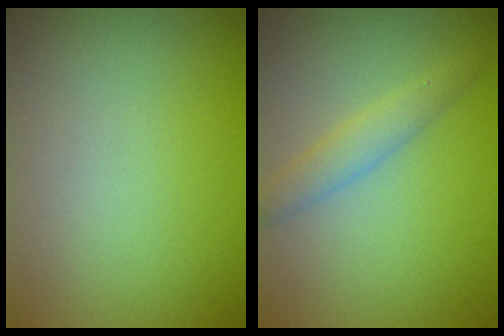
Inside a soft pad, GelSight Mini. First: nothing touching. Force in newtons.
{"total": 2.1, "press": 2.1, "slide": 0.0}